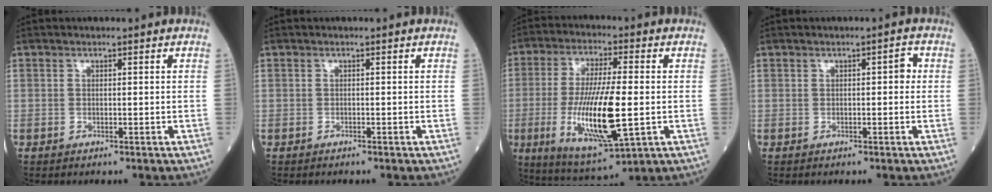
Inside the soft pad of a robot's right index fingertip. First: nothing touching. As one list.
[{"total": 0.0}, {"total": 15.3, "force": [-2.5, 2.6, 14.9], "torque": [-0.294, -0.026, -0.036]}, {"total": 1.5, "force": [0.1, 0.6, 1.3], "torque": [-0.012, 0.004, -0.001]}]